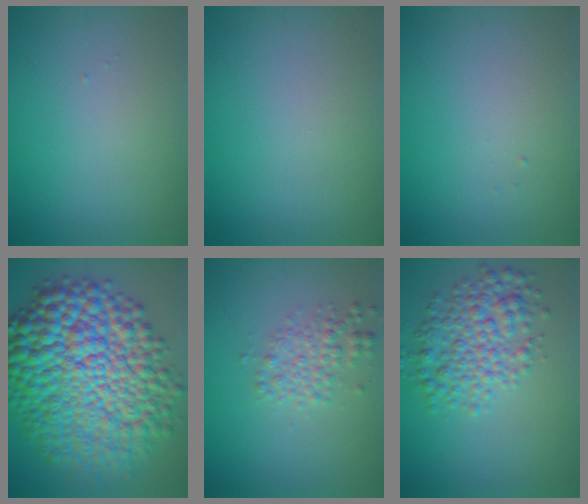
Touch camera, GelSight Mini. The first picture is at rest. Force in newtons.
{"total": 0.0}
{"total": 0.0}
{"total": 17.1, "press": 17.1, "slide": 0.1}
{"total": 2.5, "press": 2.5, "slide": 0.0}
{"total": 5.0, "press": 5.0, "slide": 0.0}